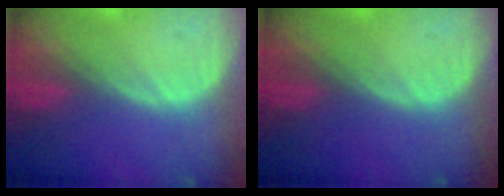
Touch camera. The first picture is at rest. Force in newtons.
{"total": 0.0}